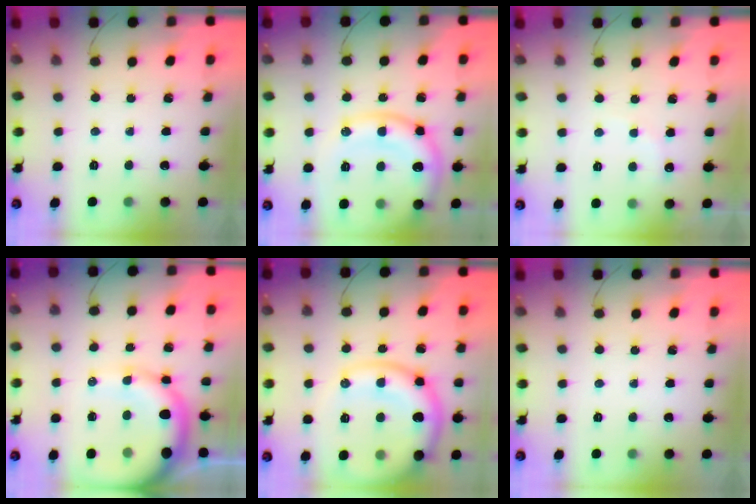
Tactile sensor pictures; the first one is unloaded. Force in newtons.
{"total": 15.2, "press": 15.1, "slide": 1.7}
{"total": 6.3, "press": 6.1, "slide": 1.3}
{"total": 13.5, "press": 13.4, "slide": 1.5}
{"total": 15.8, "press": 15.6, "slide": 2.6}
{"total": 0.0}